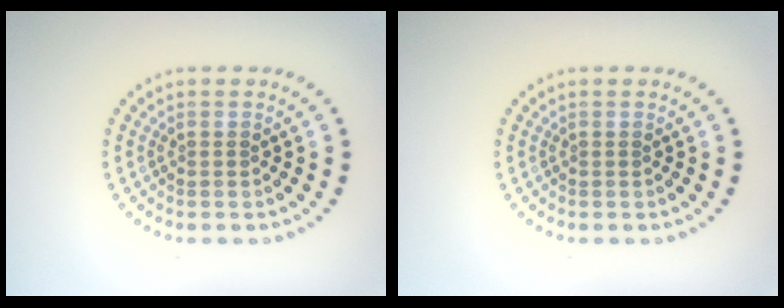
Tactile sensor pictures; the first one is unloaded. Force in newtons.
{"total": 0.0}